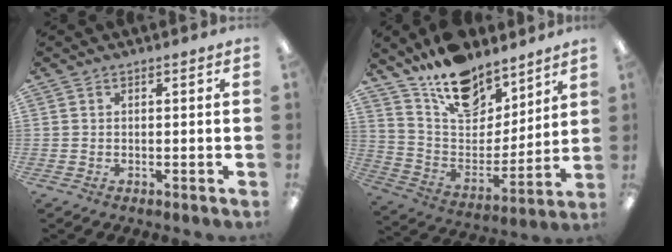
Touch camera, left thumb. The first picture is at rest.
{"total": 16.7, "force": [13.2, 8.5, 5.8], "torque": [-0.105, -0.095, 0.242]}